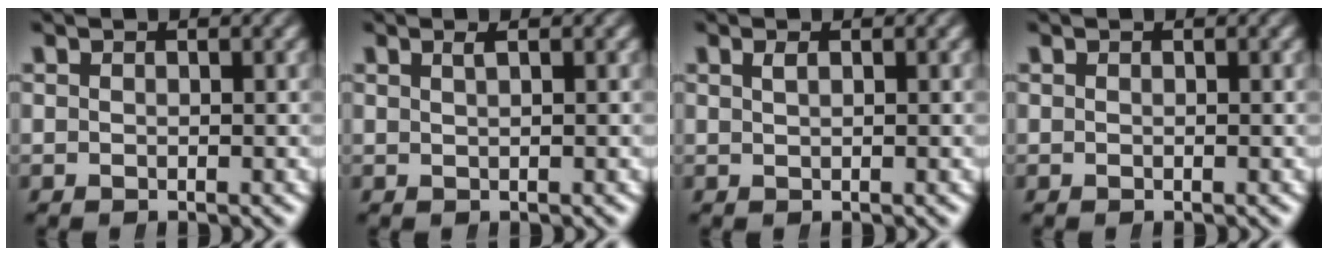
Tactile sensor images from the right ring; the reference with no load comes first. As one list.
[{"total": 1.0, "force": [0.4, -0.3, 0.8], "torque": [-0.007, 0.010, 0.008]}, {"total": 0.8, "force": [0.4, -0.2, 0.6], "torque": [-0.008, 0.007, 0.008]}, {"total": 0.0}]